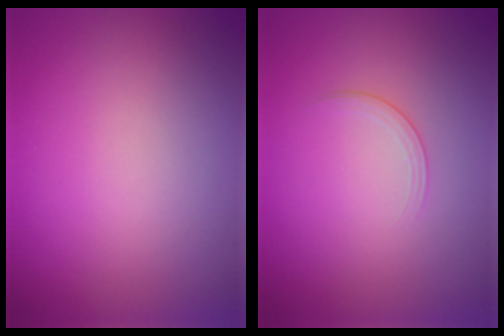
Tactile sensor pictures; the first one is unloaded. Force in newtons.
{"total": 1.3, "press": 0.5, "slide": 1.2}